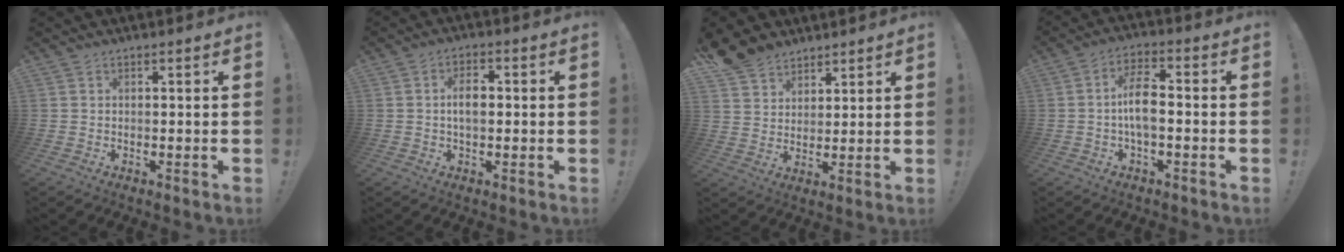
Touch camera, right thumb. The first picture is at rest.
{"total": 5.6, "force": [0.1, 3.0, 4.7], "torque": [-0.073, 0.004, -0.004]}
{"total": 8.5, "force": [6.8, 4.9, 1.5], "torque": [-0.028, -0.045, 0.136]}
{"total": 8.6, "force": [-0.8, 3.6, 7.8], "torque": [-0.145, 0.010, -0.014]}